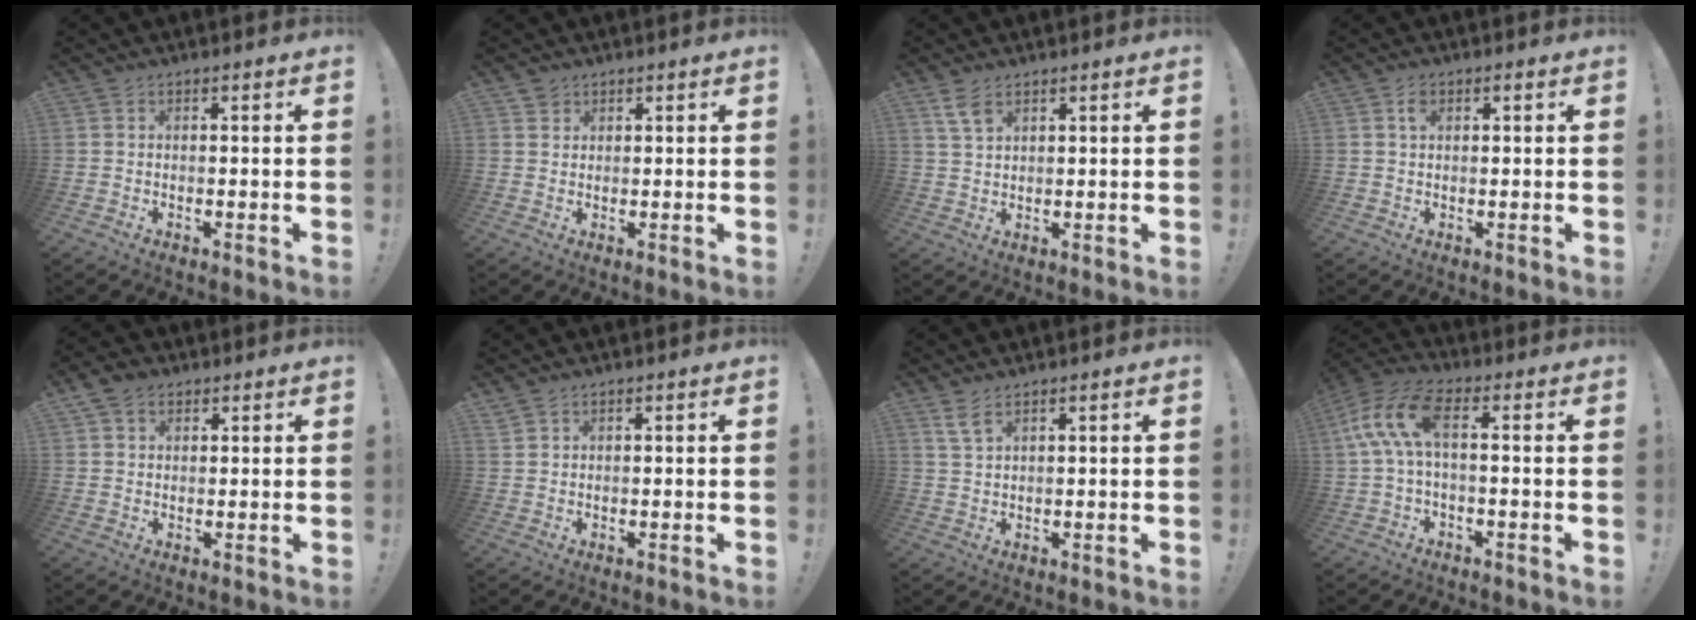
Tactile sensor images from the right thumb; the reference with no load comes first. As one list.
[{"total": 1.8, "force": [1.5, 1.1, 0.1], "torque": [0.008, -0.009, 0.027]}, {"total": 4.9, "force": [3.1, 2.2, 3.1], "torque": [-0.054, -0.012, 0.058]}, {"total": 2.2, "force": [0.8, 1.3, 1.6], "torque": [-0.020, 0.000, 0.011]}, {"total": 5.0, "force": [2.6, 3.6, 2.2], "torque": [-0.035, -0.002, 0.051]}, {"total": 1.7, "force": [1.3, 0.6, 0.9], "torque": [-0.020, -0.002, 0.026]}, {"total": 4.2, "force": [2.8, 1.1, 2.9], "torque": [-0.067, -0.003, 0.052]}, {"total": 11.3, "force": [1.8, 4.9, 10.0], "torque": [-0.206, 0.002, 0.033]}]